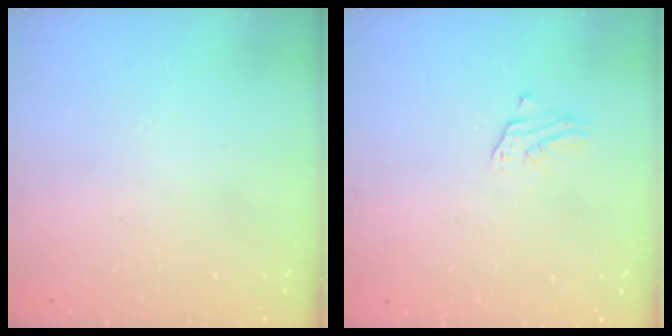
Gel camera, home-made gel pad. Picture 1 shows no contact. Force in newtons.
{"total": 1.6, "press": 1.6, "slide": 0.1}